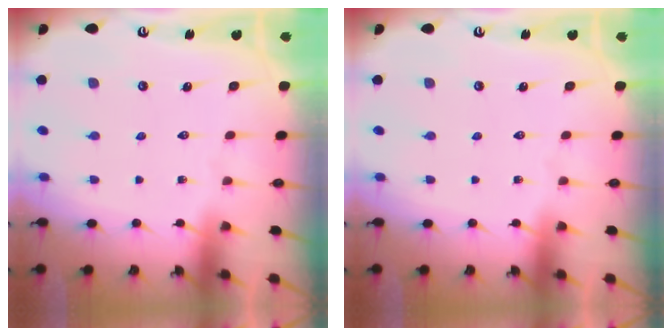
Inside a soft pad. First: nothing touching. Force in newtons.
{"total": 0.0}